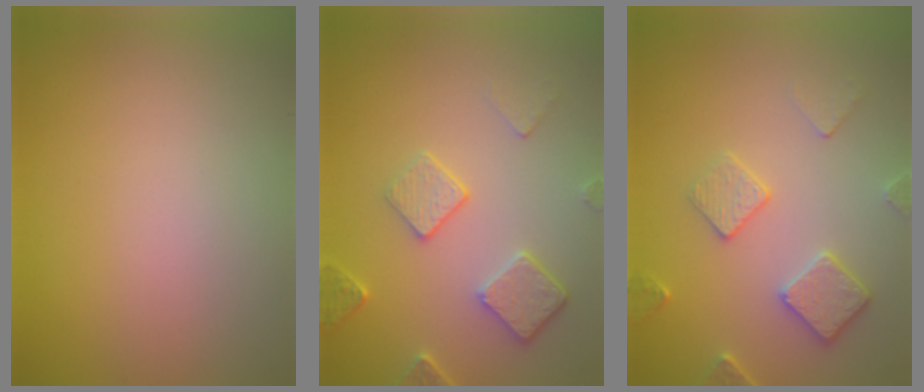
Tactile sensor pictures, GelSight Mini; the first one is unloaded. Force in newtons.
{"total": 3.7, "press": 3.2, "slide": 2.0}
{"total": 3.4, "press": 3.0, "slide": 1.6}